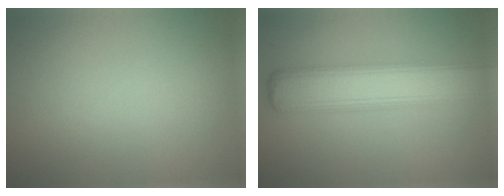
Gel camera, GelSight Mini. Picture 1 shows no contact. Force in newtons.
{"total": 6.8, "press": 6.8, "slide": 0.2}